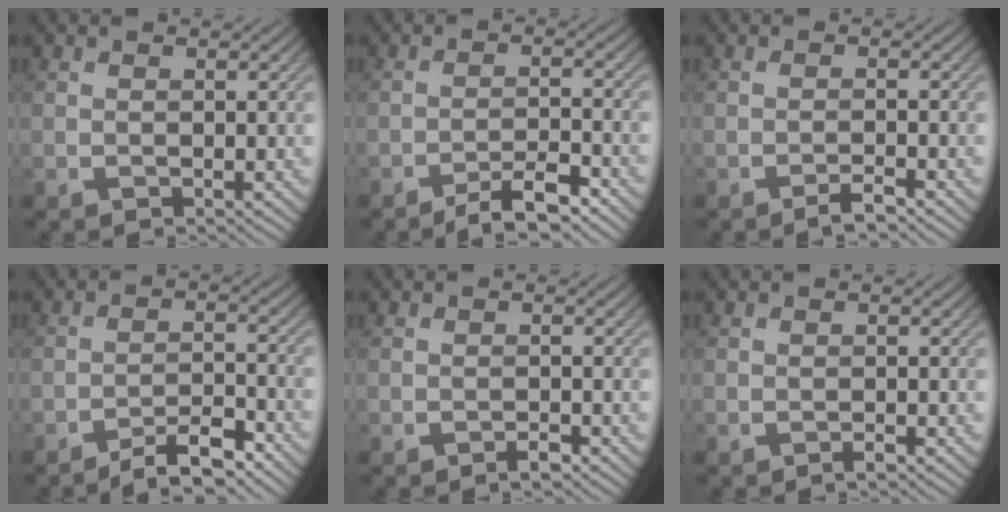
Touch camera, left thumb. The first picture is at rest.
{"total": 5.0, "force": [-3.8, 0.9, 3.1], "torque": [-0.049, 0.009, -0.065]}
{"total": 1.9, "force": [-1.4, 0.1, 1.2], "torque": [-0.019, 0.006, -0.030]}
{"total": 5.3, "force": [-4.3, 1.0, 3.0], "torque": [-0.046, 0.009, -0.074]}
{"total": 1.1, "force": [-0.8, 0.2, 0.6], "torque": [-0.010, 0.000, -0.015]}
{"total": 0.6, "force": [-0.5, 0.0, 0.4], "torque": [-0.006, 0.002, -0.009]}